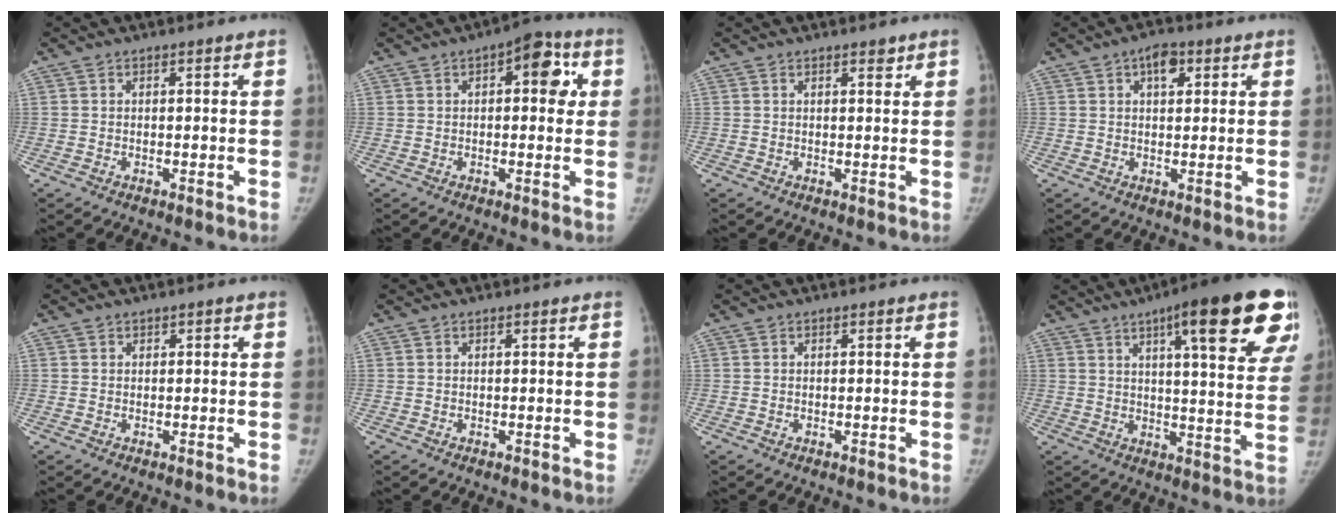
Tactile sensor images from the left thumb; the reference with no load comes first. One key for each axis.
{"total": 8.3, "fx": 2.1, "fy": 4.2, "fz": 6.9, "tx": -0.050, "ty": 0.011, "tz": 0.016}
{"total": 1.3, "fx": 0.9, "fy": 0.5, "fz": 0.7, "tx": -0.003, "ty": -0.005, "tz": 0.012}
{"total": 4.5, "fx": 2.0, "fy": 2.5, "fz": 3.2, "tx": -0.029, "ty": 0.000, "tz": 0.023}
{"total": 0.6, "fx": 0.2, "fy": 0.6, "fz": 0.0, "tx": 0.013, "ty": 0.001, "tz": -0.001}
{"total": 0.0}
{"total": 0.0}
{"total": 23.1, "fx": 12.2, "fy": 5.4, "fz": 18.8, "tx": -0.230, "ty": -0.028, "tz": 0.154}